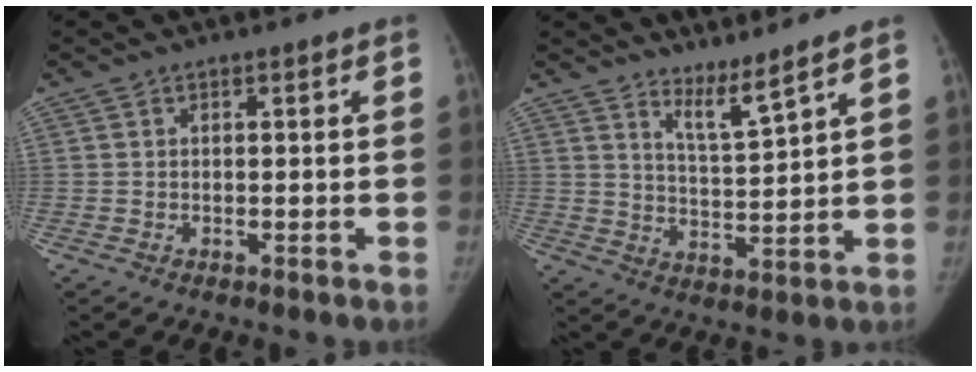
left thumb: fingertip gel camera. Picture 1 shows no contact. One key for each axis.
{"total": 5.3, "fx": 4.6, "fy": -0.3, "fz": 2.7, "tx": -0.048, "ty": -0.059, "tz": 0.091}